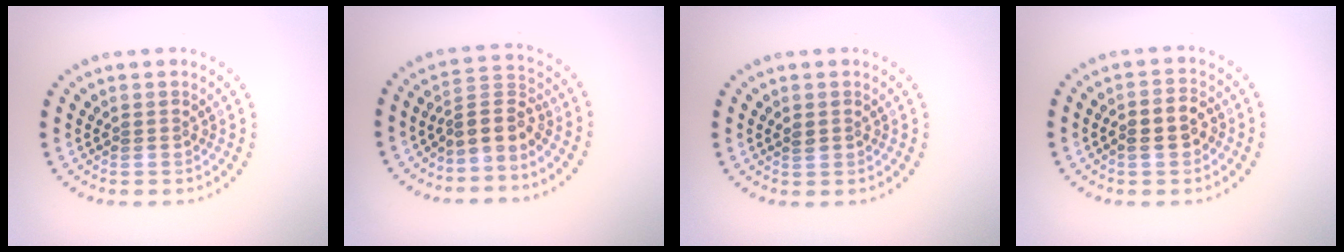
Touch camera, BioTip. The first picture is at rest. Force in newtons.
{"total": 2.9, "press": 2.0, "slide": 2.1}
{"total": 0.7, "press": 0.7, "slide": 0.0}
{"total": 2.7, "press": 2.6, "slide": 0.7}